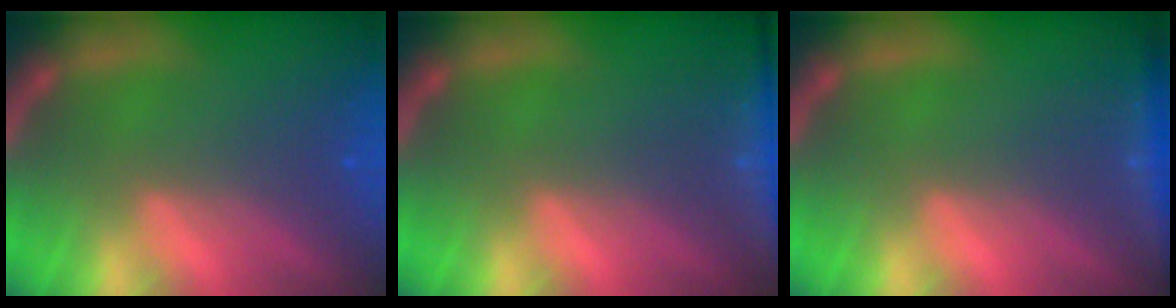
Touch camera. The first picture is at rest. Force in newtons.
{"total": 7.0}
{"total": 3.0}